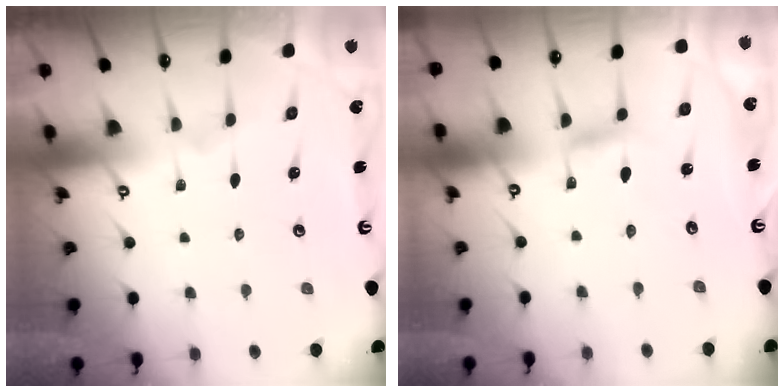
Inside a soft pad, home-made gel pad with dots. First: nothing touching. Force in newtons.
{"total": 2.8, "press": 2.8, "slide": 0.2}